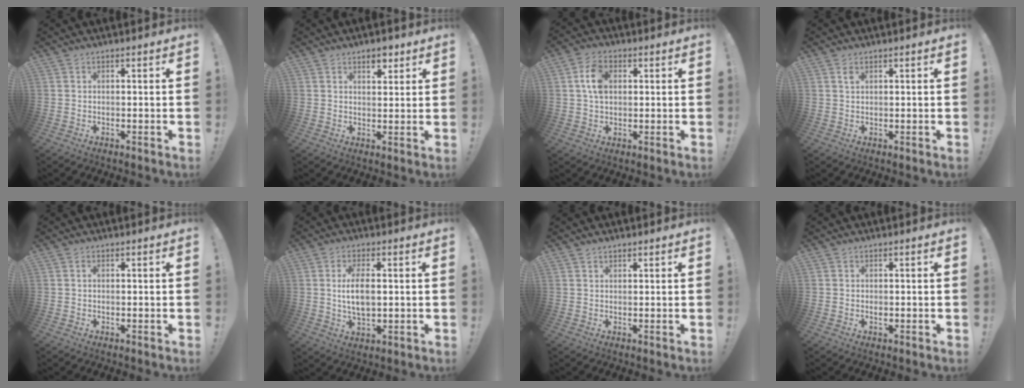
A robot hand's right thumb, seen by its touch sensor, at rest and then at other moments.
{"total": 4.5, "force": [2.9, 2.6, 2.2], "torque": [-0.012, -0.014, 0.048]}
{"total": 7.7, "force": [1.6, 5.2, 5.4], "torque": [-0.102, 0.010, 0.031]}
{"total": 1.4, "force": [0.7, 0.6, 1.1], "torque": [-0.013, -0.003, 0.010]}
{"total": 0.6, "force": [-0.1, 0.4, 0.5], "torque": [-0.016, 0.005, -0.001]}
{"total": 8.1, "force": [0.7, 4.1, 7.0], "torque": [-0.126, -0.006, 0.007]}
{"total": 1.2, "force": [1.0, 0.5, 0.4], "torque": [0.008, -0.007, 0.017]}
{"total": 0.8, "force": [-0.4, 0.6, 0.4], "torque": [0.000, -0.001, -0.008]}